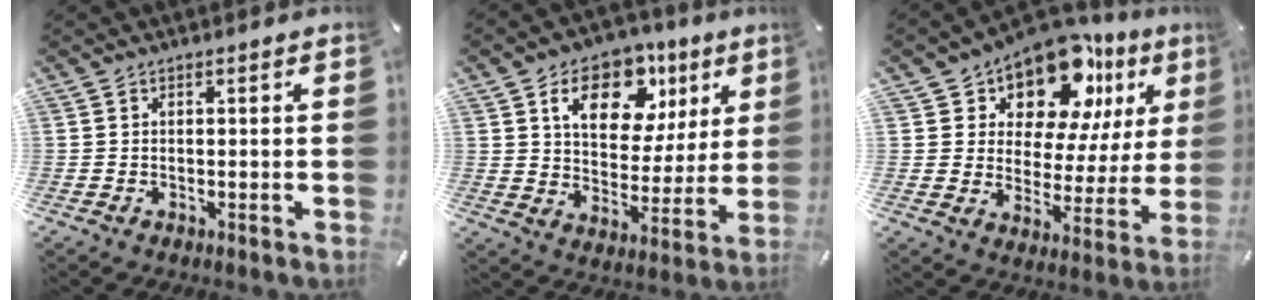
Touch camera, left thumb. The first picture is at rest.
{"total": 15.6, "force": [8.1, 10.2, 8.6], "torque": [-0.136, -0.027, 0.142]}
{"total": 14.3, "force": [11.1, 7.2, 5.2], "torque": [-0.092, -0.097, 0.195]}